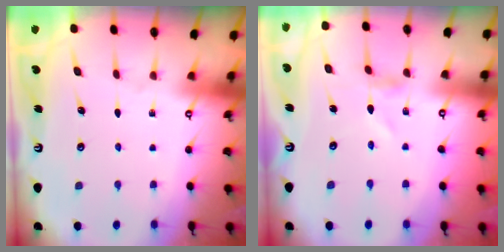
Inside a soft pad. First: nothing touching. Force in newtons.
{"total": 0.6, "press": 0.6, "slide": 0.2}